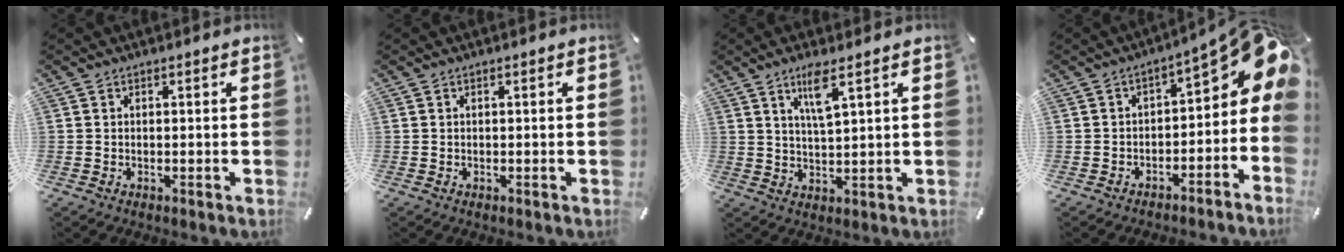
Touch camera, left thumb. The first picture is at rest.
{"total": 0.0}
{"total": 6.4, "force": [3.8, 0.9, 5.0], "torque": [-0.102, 0.000, 0.061]}
{"total": 11.9, "force": [3.7, 6.1, 9.6], "torque": [-0.101, -0.039, 0.058]}